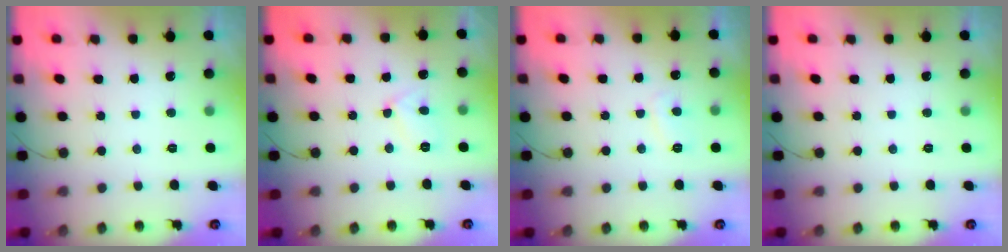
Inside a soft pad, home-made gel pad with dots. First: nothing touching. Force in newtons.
{"total": 5.9, "press": 5.8, "slide": 0.8}
{"total": 2.9, "press": 2.9, "slide": 0.3}
{"total": 0.0}